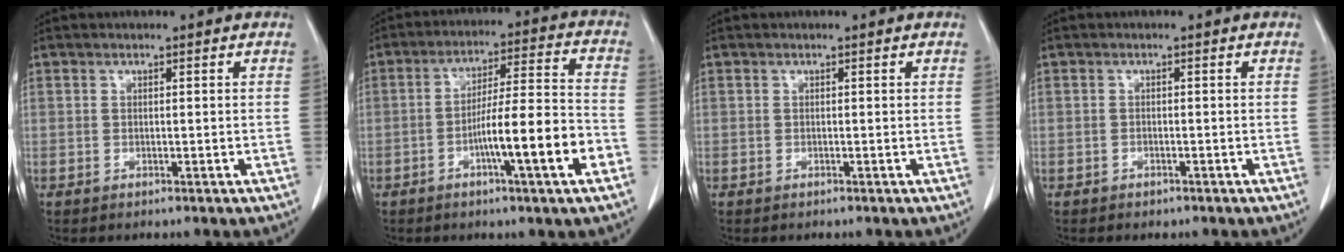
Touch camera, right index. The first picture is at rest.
{"total": 12.3, "force": [-4.6, 0.2, 11.4], "torque": [-0.181, 0.007, -0.072]}
{"total": 0.0}
{"total": 0.7, "force": [-0.6, 0.4, 0.2], "torque": [-0.012, -0.002, -0.007]}